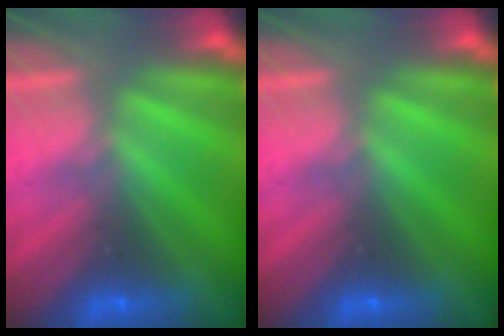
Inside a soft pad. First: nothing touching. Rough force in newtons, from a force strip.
{"total": 0.0}